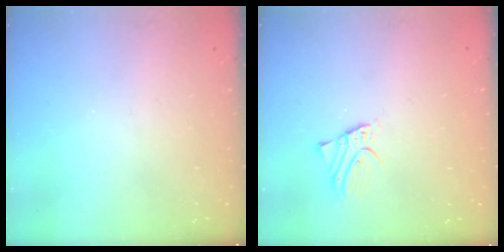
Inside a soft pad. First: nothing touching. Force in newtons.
{"total": 2.1, "press": 2.1, "slide": 0.1}